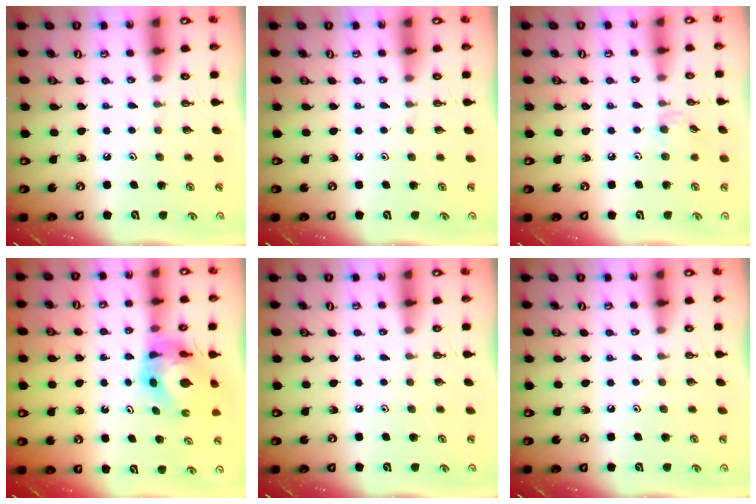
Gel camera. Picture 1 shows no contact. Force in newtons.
{"total": 0.0}
{"total": 3.9, "press": 3.8, "slide": 0.6}
{"total": 6.8, "press": 6.8, "slide": 0.5}
{"total": 0.0}
{"total": 0.0}